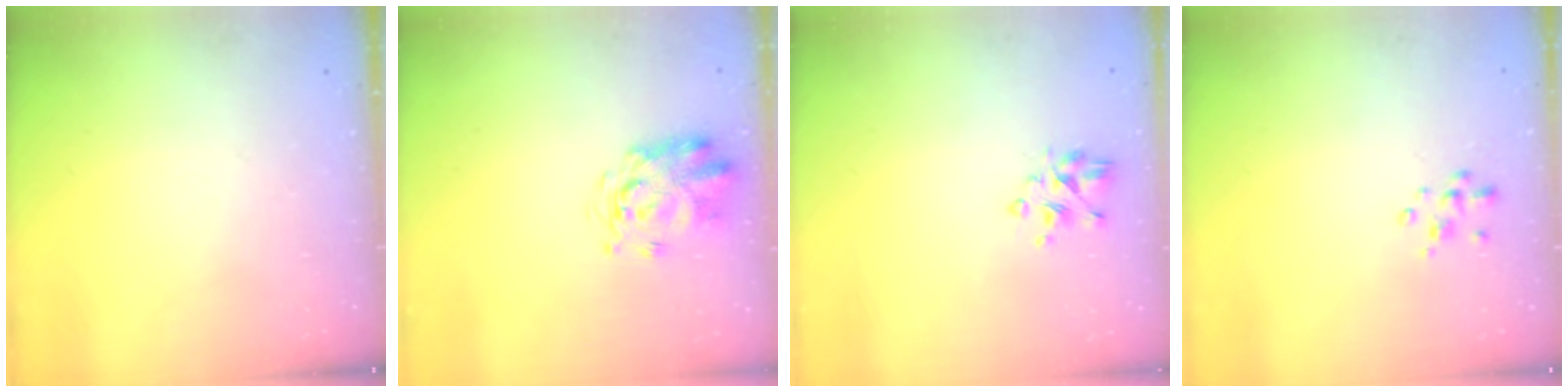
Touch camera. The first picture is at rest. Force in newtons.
{"total": 3.3, "press": 3.3, "slide": 0.6}
{"total": 4.1, "press": 3.7, "slide": 1.7}
{"total": 2.2, "press": 2.1, "slide": 0.4}